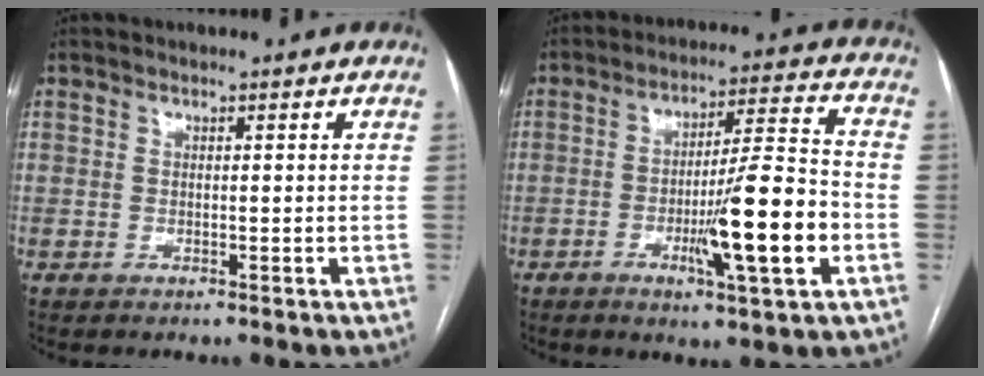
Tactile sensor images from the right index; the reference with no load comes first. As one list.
[{"total": 13.5, "force": [-3.9, 0.6, 13.0], "torque": [-0.211, -0.005, -0.060]}]